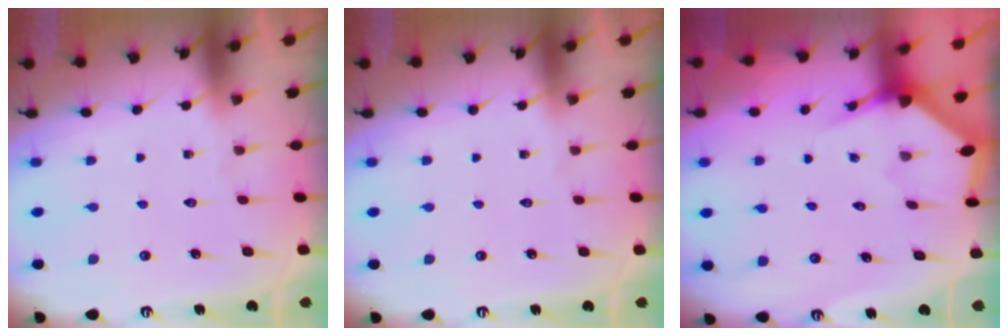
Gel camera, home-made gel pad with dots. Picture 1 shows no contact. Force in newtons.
{"total": 0.0}
{"total": 3.2, "press": 3.1, "slide": 0.3}